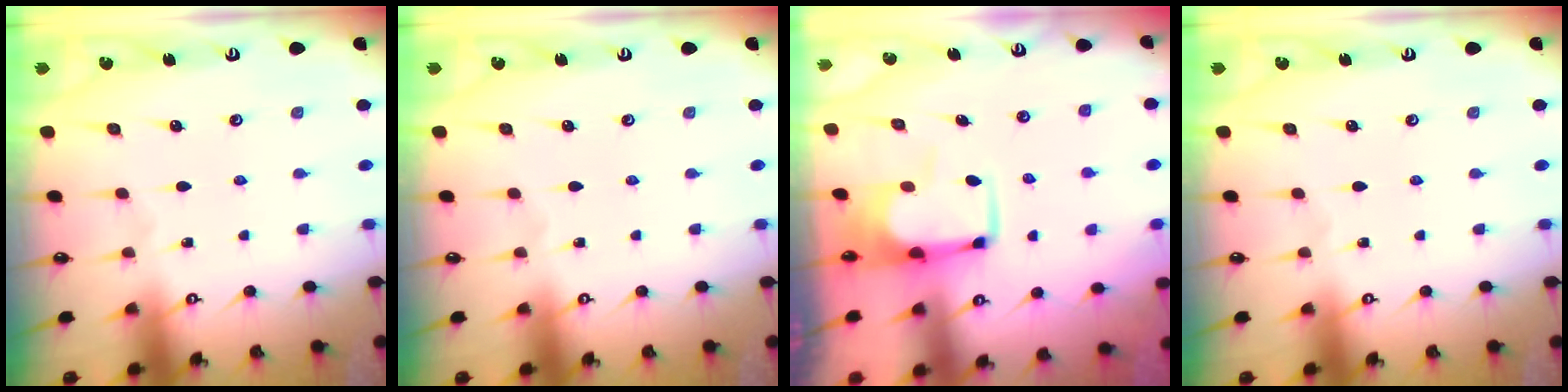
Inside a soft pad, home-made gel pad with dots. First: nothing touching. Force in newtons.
{"total": 0.0}
{"total": 3.7, "press": 3.7, "slide": 0.4}
{"total": 0.0}